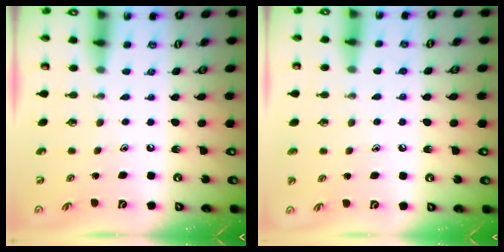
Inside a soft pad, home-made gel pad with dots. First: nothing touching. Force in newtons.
{"total": 6.8, "press": 6.8, "slide": 0.7}